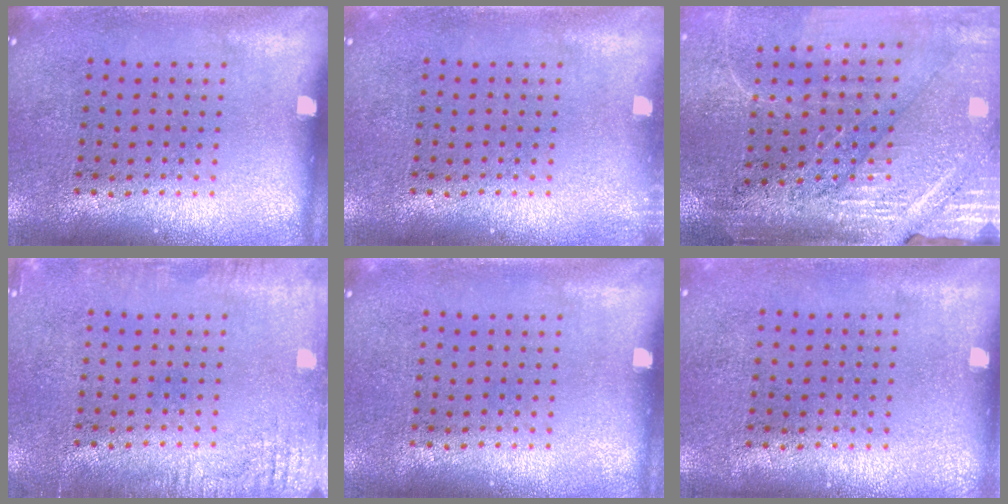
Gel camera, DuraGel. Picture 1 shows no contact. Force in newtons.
{"total": 0.7, "press": 0.7, "slide": 0.1}
{"total": 3.5, "press": 3.3, "slide": 1.1}
{"total": 1.8, "press": 1.8, "slide": 0.1}
{"total": 0.0}
{"total": 0.0}